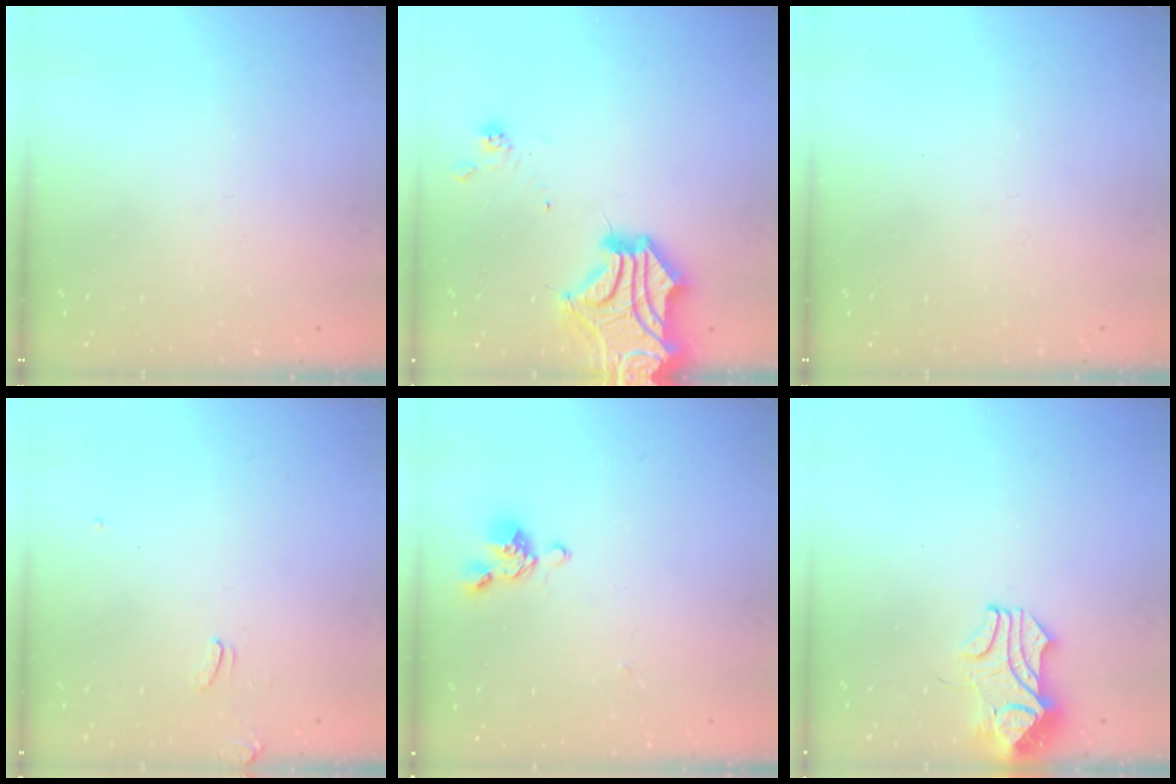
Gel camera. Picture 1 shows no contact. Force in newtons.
{"total": 10.2, "press": 9.9, "slide": 2.6}
{"total": 0.0}
{"total": 0.5, "press": 0.1, "slide": 0.5}
{"total": 2.9, "press": 2.8, "slide": 0.8}
{"total": 2.5, "press": 2.3, "slide": 1.0}